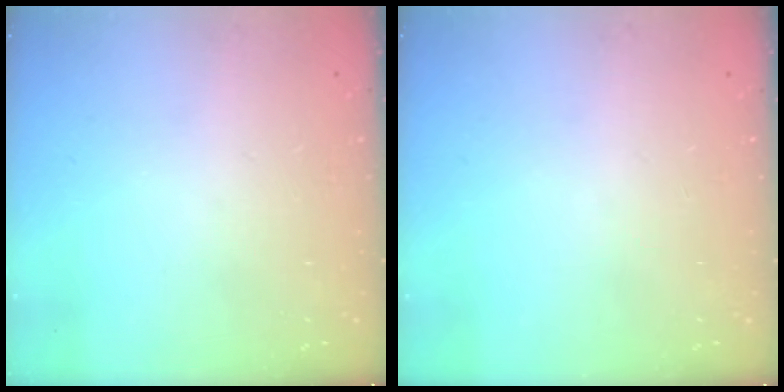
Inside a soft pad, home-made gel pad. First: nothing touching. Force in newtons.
{"total": 0.0}